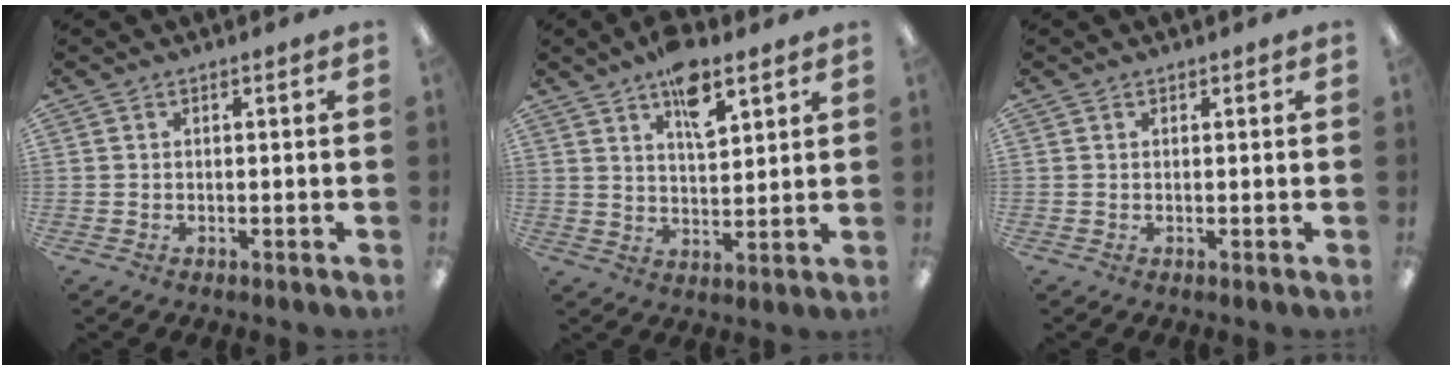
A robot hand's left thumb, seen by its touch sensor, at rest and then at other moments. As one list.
[{"total": 9.6, "force": [6.1, 4.3, 6.0], "torque": [-0.085, -0.028, 0.103]}, {"total": 0.6, "force": [0.5, 0.3, -0.1], "torque": [0.009, -0.004, 0.007]}]